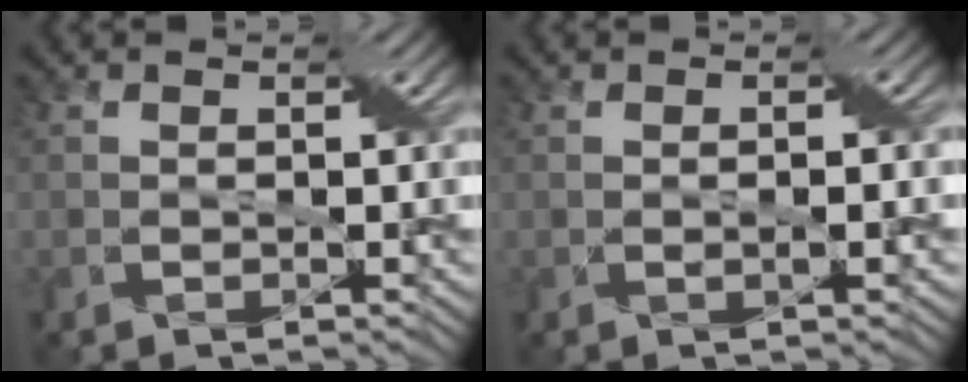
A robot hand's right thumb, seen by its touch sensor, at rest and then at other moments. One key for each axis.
{"total": 1.5, "fx": -0.1, "fy": 0.1, "fz": 1.5, "tx": -0.028, "ty": 0.003, "tz": -0.002}